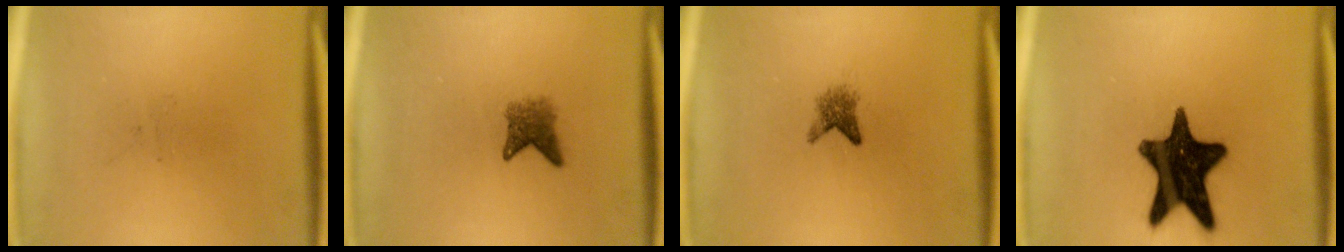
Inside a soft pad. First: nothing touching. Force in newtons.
{"total": 2.8}
{"total": 2.1}
{"total": 17.1}